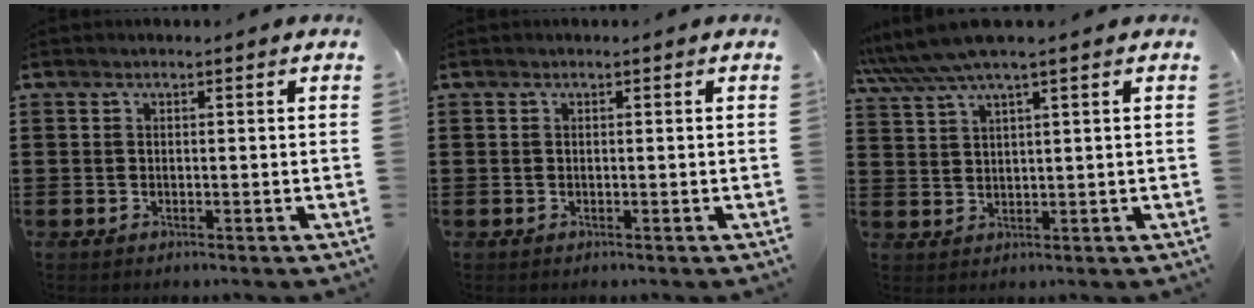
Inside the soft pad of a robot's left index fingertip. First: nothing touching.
{"total": 0.0}
{"total": 5.1, "force": [3.9, -0.1, 3.3], "torque": [-0.083, -0.010, 0.066]}